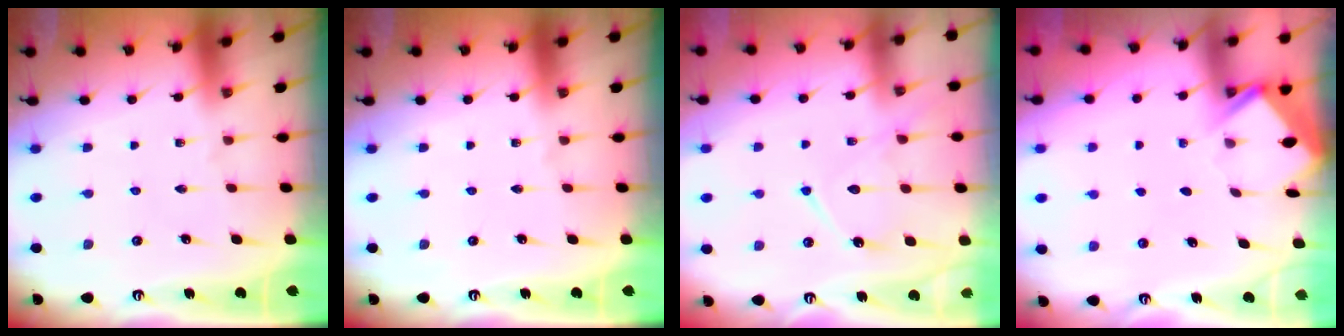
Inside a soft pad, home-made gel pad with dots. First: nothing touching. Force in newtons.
{"total": 0.0}
{"total": 12.7, "press": 12.6, "slide": 1.1}
{"total": 4.6, "press": 4.6, "slide": 0.3}